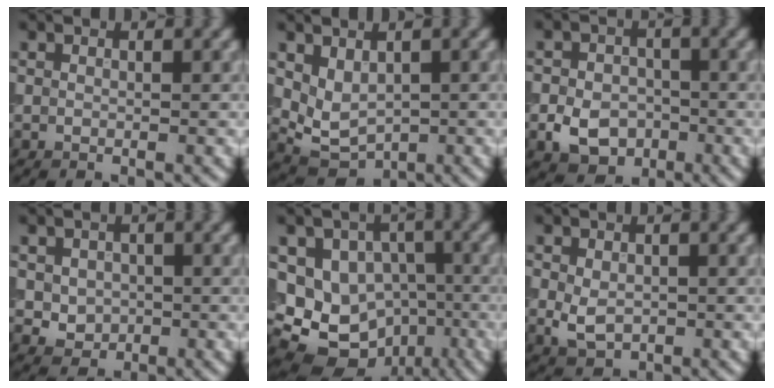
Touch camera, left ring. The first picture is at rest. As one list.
[{"total": 3.0, "force": [0.8, 2.0, 2.1], "torque": [-0.036, -0.008, 0.023]}, {"total": 4.7, "force": [-1.7, 3.6, 2.5], "torque": [-0.044, -0.007, -0.034]}, {"total": 2.7, "force": [-0.1, 2.4, 1.3], "torque": [-0.021, -0.006, -0.001]}, {"total": 11.7, "force": [-2.7, 10.1, 5.4], "torque": [-0.084, -0.002, -0.047]}, {"total": 2.9, "force": [-0.4, 2.1, 2.0], "torque": [-0.040, -0.006, -0.005]}]